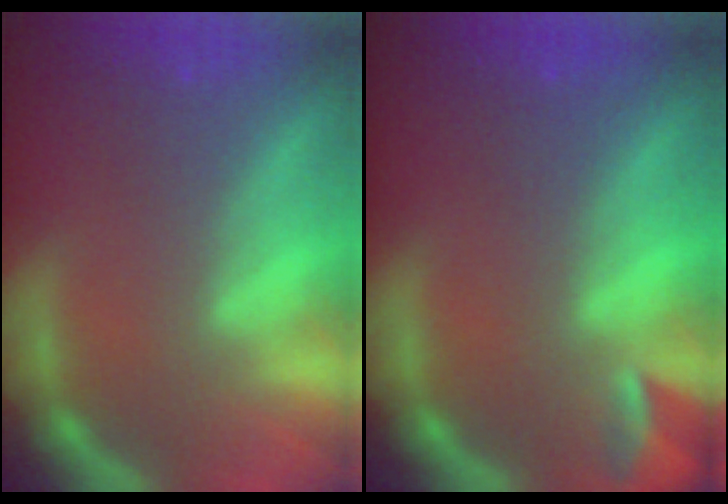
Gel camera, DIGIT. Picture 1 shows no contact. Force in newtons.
{"total": 2.4}